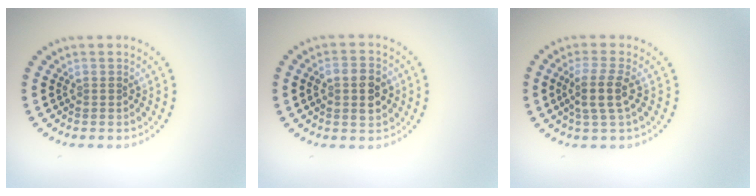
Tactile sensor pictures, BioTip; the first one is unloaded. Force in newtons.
{"total": 3.9, "press": 3.9, "slide": 0.3}
{"total": 2.7, "press": 2.3, "slide": 1.5}